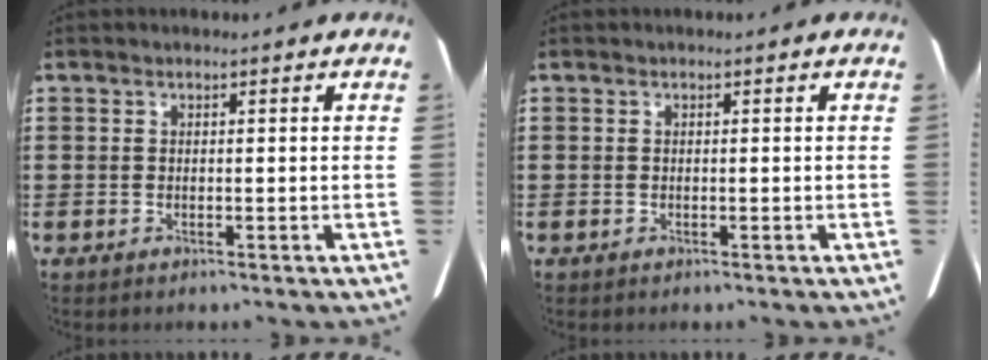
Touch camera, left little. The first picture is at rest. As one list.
[{"total": 0.0}]